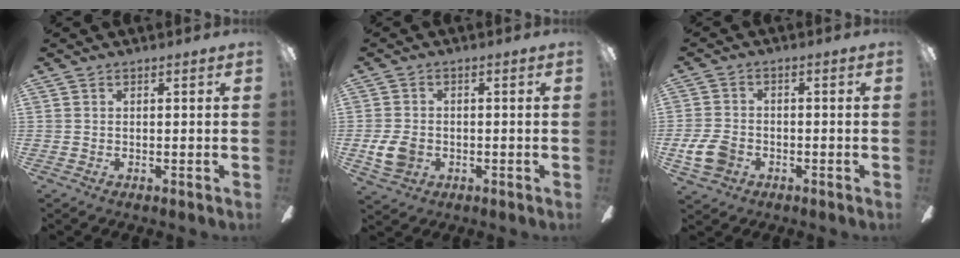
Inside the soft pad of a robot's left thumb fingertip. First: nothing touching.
{"total": 6.5, "force": [-1.5, 5.0, 3.9], "torque": [-0.083, 0.007, -0.027]}
{"total": 7.5, "force": [-2.9, 5.5, 4.3], "torque": [-0.107, 0.014, -0.054]}